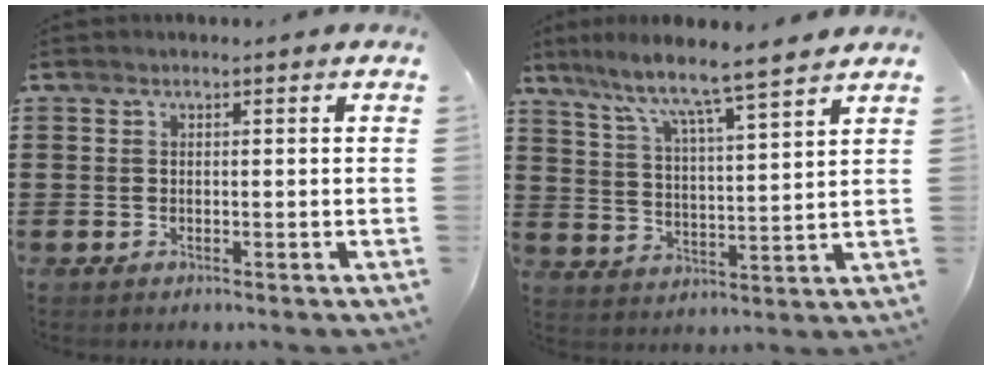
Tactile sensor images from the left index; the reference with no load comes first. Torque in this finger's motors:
{"motor_torque": [0.99, -1.15, 0.94, 0.21]}